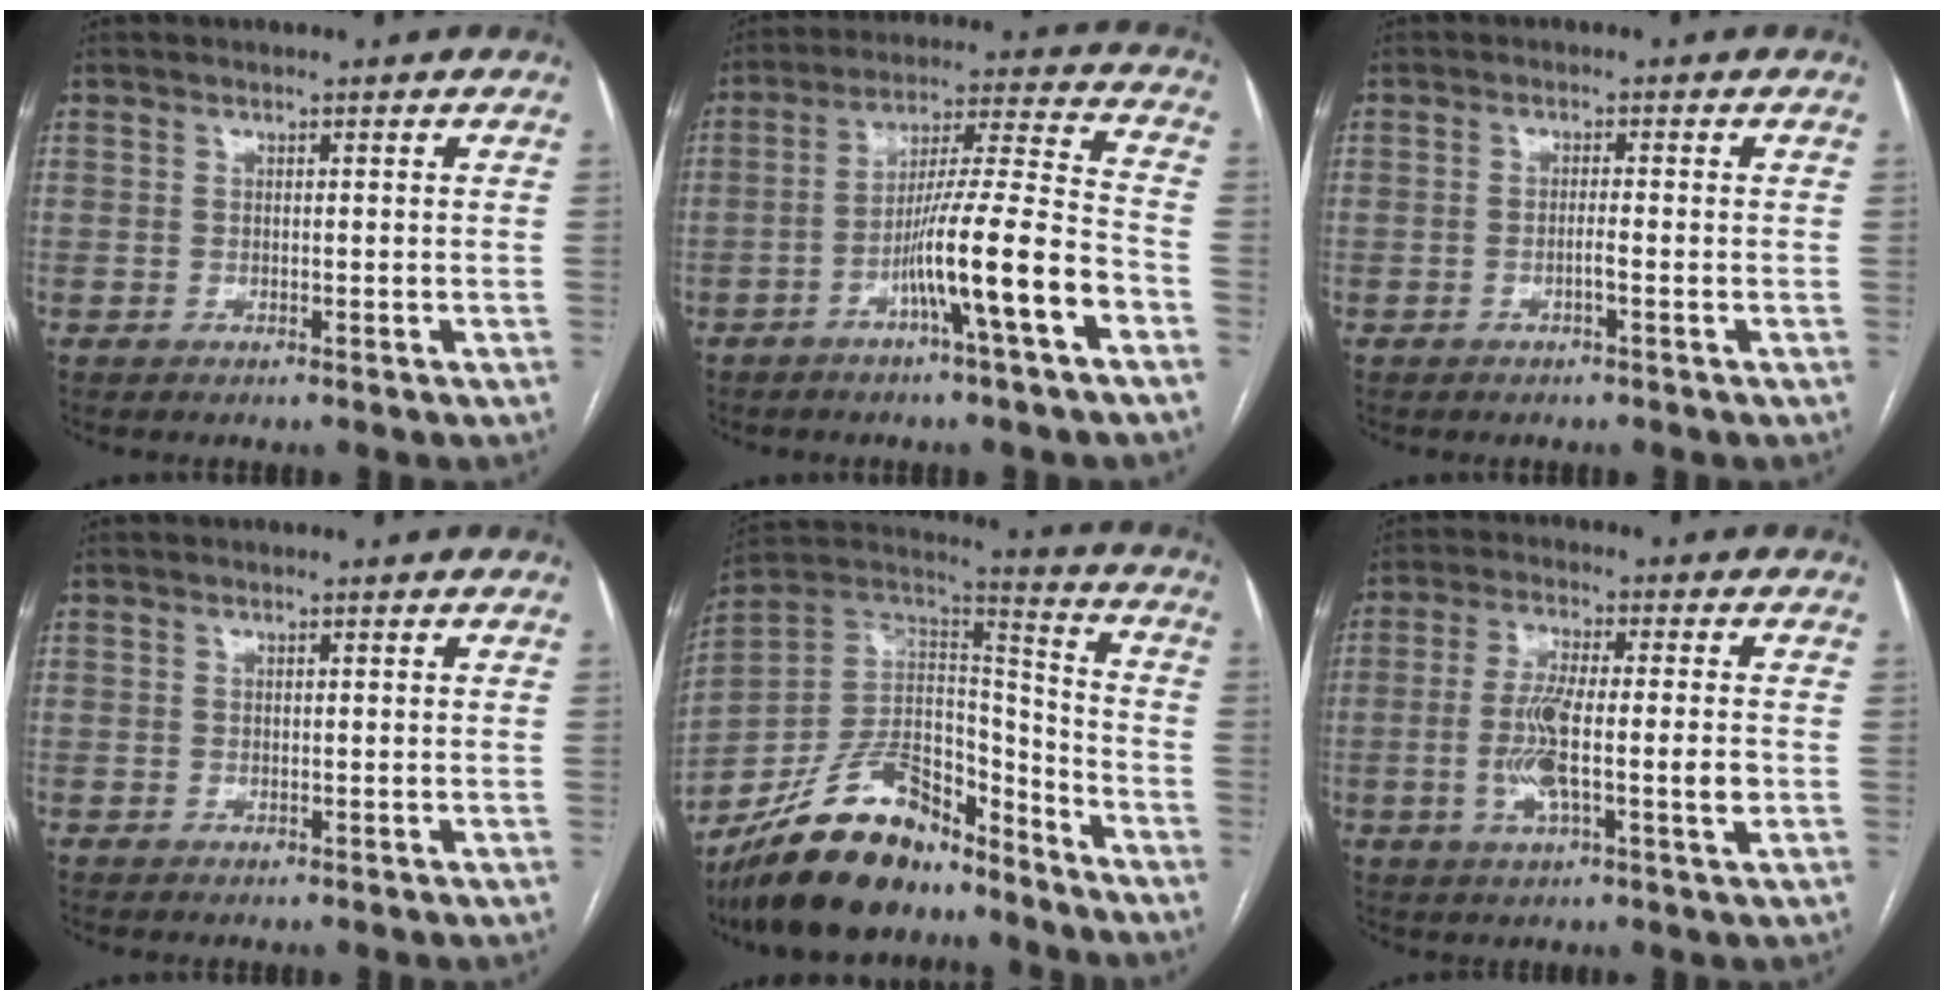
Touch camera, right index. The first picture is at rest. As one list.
[{"total": 13.1, "force": [-5.8, -0.8, 11.7], "torque": [-0.202, 0.008, -0.098]}, {"total": 1.5, "force": [-0.7, -0.1, 1.3], "torque": [-0.024, 0.001, -0.014]}, {"total": 0.0}, {"total": 20.7, "force": [-16.5, 7.7, 9.9], "torque": [-0.200, 0.029, -0.297]}, {"total": 9.7, "force": [-1.6, 1.1, 9.5], "torque": [-0.182, 0.001, -0.031]}]